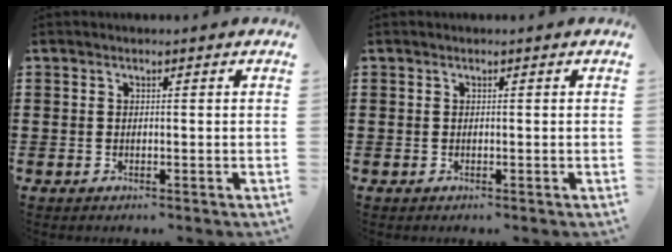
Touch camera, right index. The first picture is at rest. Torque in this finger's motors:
{"motor_torque": [0.00, 0.00, 0.00, 0.00]}